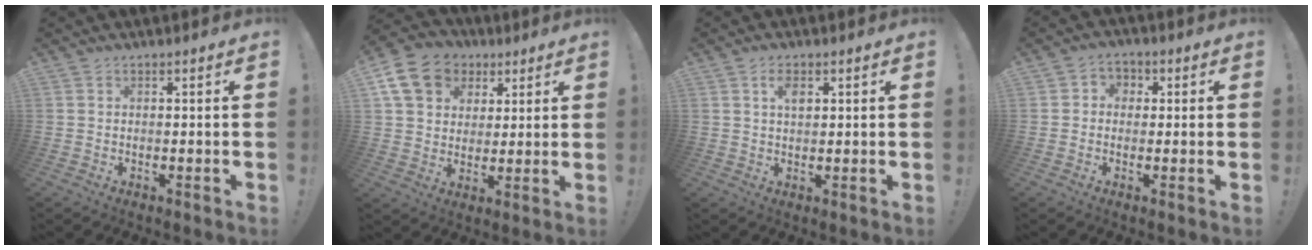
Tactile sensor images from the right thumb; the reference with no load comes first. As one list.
[{"total": 14.5, "force": [5.9, 11.6, 6.5], "torque": [-0.092, -0.022, 0.118]}, {"total": 3.5, "force": [1.6, 1.7, 2.6], "torque": [-0.040, -0.001, 0.024]}, {"total": 3.7, "force": [-0.5, 3.4, 1.3], "torque": [-0.018, 0.010, -0.008]}]